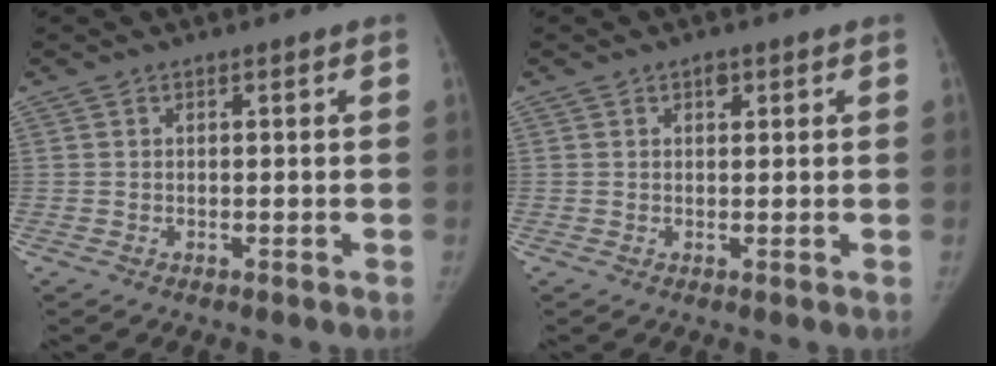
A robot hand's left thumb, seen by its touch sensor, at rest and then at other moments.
{"total": 1.4, "force": [0.7, 0.9, 0.8], "torque": [-0.001, 0.000, 0.006]}